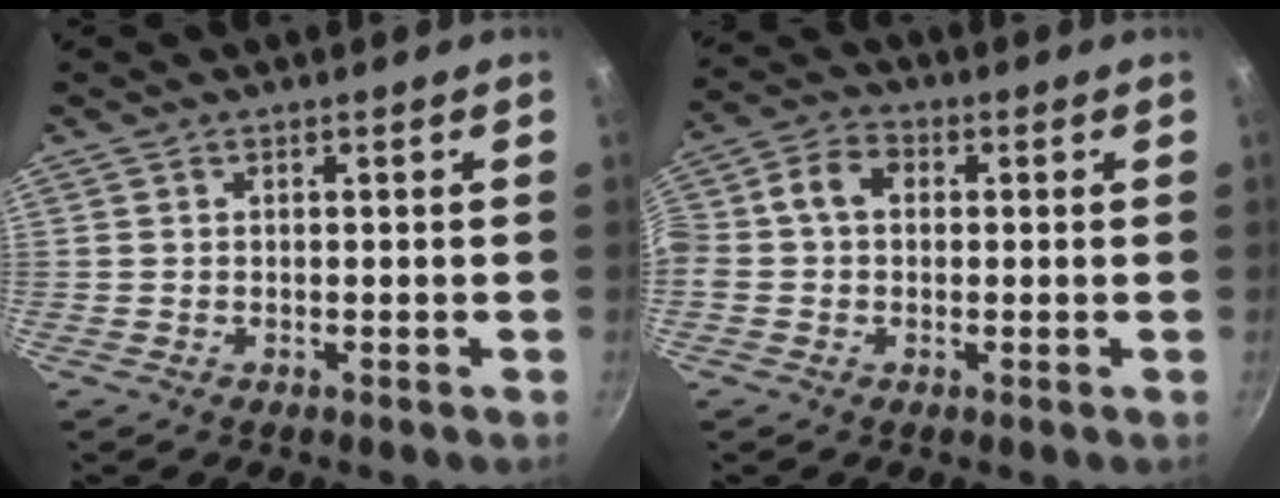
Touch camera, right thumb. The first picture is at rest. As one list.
[{"total": 6.5, "force": [0.5, 5.1, 4.1], "torque": [-0.072, 0.019, -0.012]}]